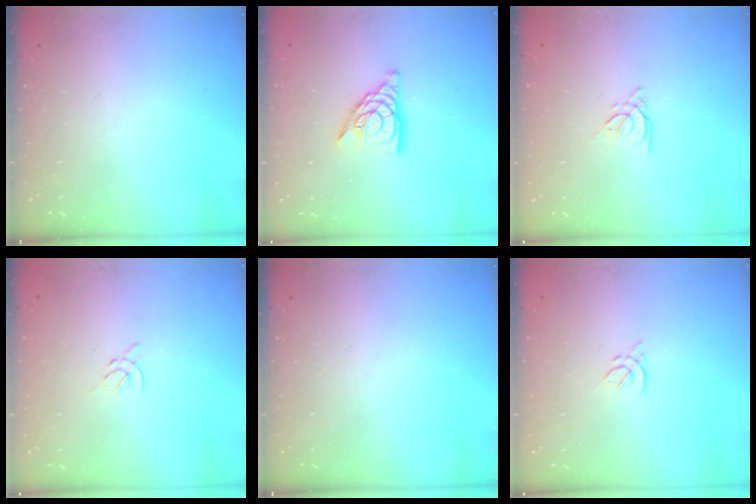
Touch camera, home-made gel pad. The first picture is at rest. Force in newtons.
{"total": 10.4, "press": 10.4, "slide": 1.2}
{"total": 1.9, "press": 1.8, "slide": 0.5}
{"total": 1.2, "press": 1.1, "slide": 0.5}
{"total": 0.0}
{"total": 2.0, "press": 1.9, "slide": 0.7}